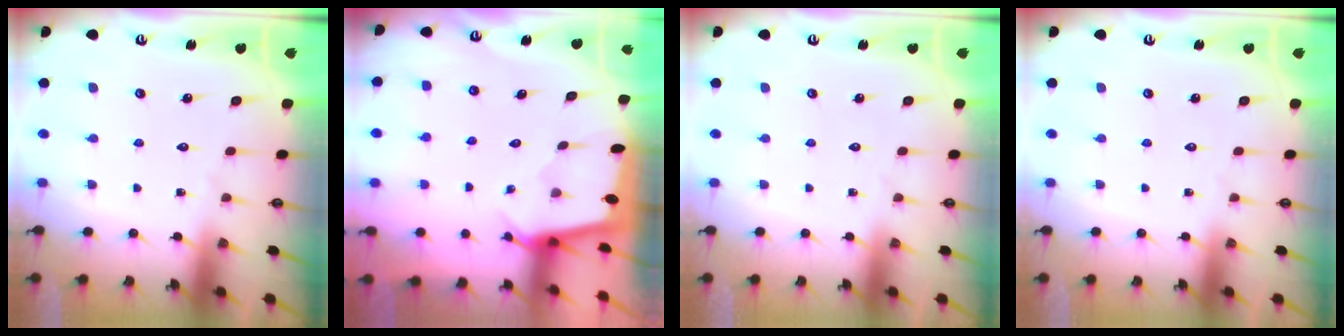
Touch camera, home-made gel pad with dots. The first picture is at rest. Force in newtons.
{"total": 1.7, "press": 1.6, "slide": 0.2}
{"total": 0.0}
{"total": 0.0}